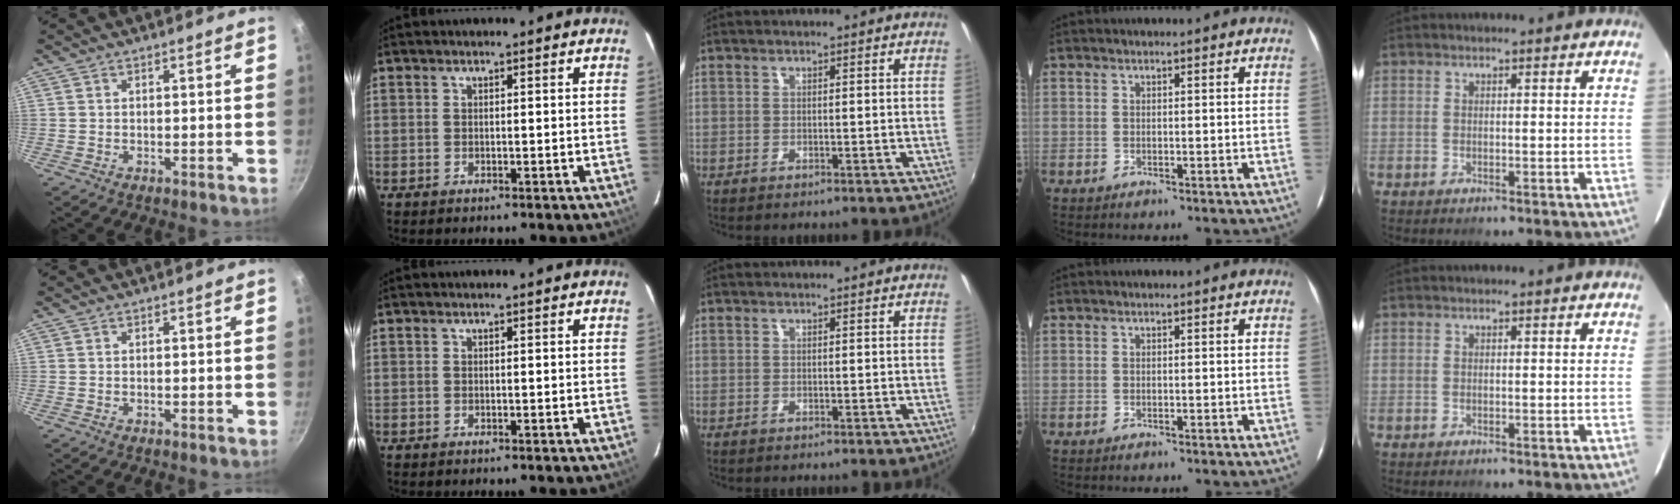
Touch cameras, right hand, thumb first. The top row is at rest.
{}